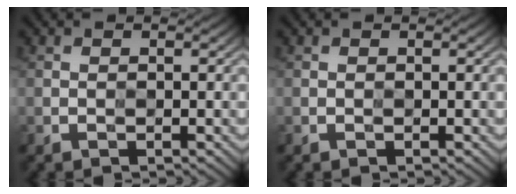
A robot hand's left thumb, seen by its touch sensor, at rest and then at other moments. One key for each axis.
{"total": 0.0}